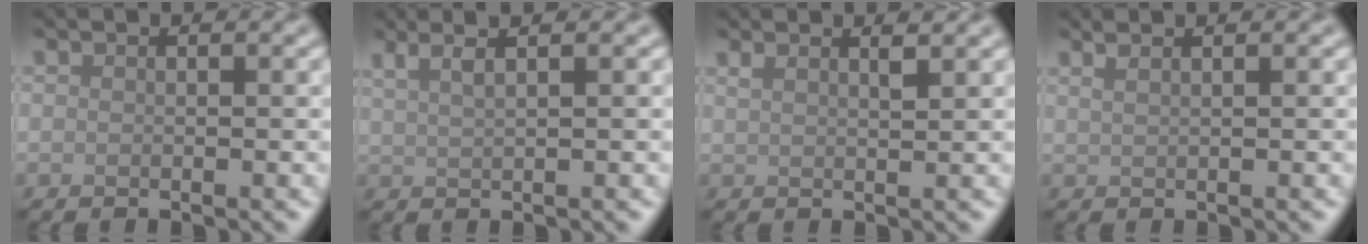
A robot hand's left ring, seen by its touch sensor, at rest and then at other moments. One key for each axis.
{"total": 3.6, "fx": 2.4, "fy": 1.3, "fz": 2.3, "tx": -0.023, "ty": 0.014, "tz": 0.016}
{"total": 1.8, "fx": 1.3, "fy": 0.5, "fz": 1.2, "tx": -0.012, "ty": 0.003, "tz": 0.017}
{"total": 2.4, "fx": 1.6, "fy": 1.1, "fz": 1.4, "tx": -0.007, "ty": 0.003, "tz": 0.001}